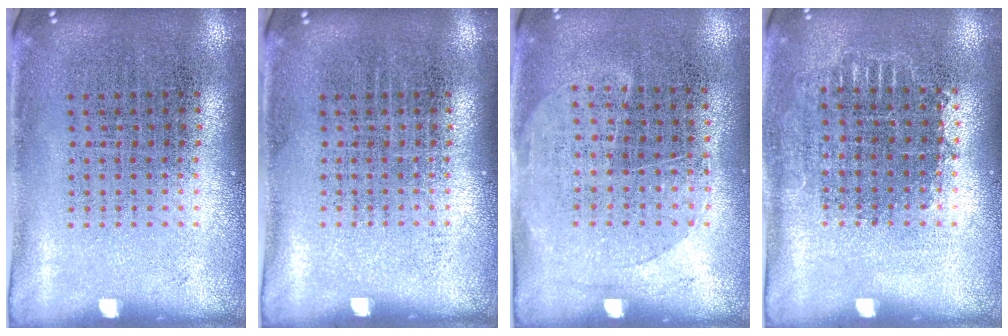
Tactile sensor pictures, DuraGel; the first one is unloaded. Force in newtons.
{"total": 0.0}
{"total": 1.3, "press": 1.1, "slide": 0.7}
{"total": 0.7, "press": 0.7, "slide": 0.3}